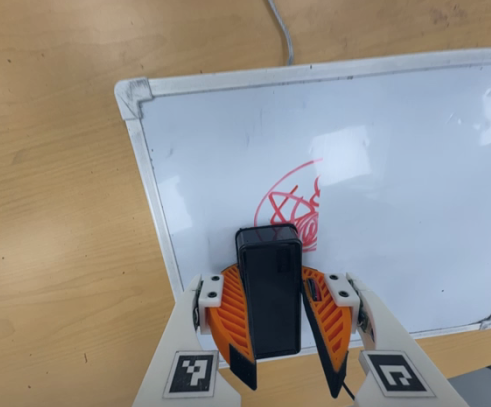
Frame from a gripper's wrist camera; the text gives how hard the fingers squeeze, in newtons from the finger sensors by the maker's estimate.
{"total": 14.0, "left": 16.0, "right": 12.0}